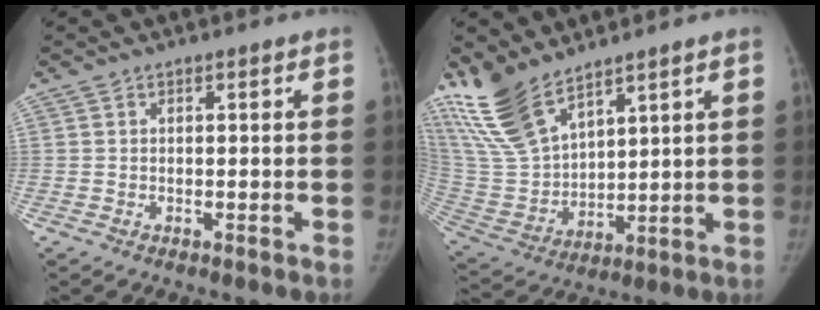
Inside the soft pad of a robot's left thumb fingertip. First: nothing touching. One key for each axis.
{"total": 15.2, "fx": 11.6, "fy": 5.6, "fz": 8.0, "tx": -0.150, "ty": -0.052, "tz": 0.249}